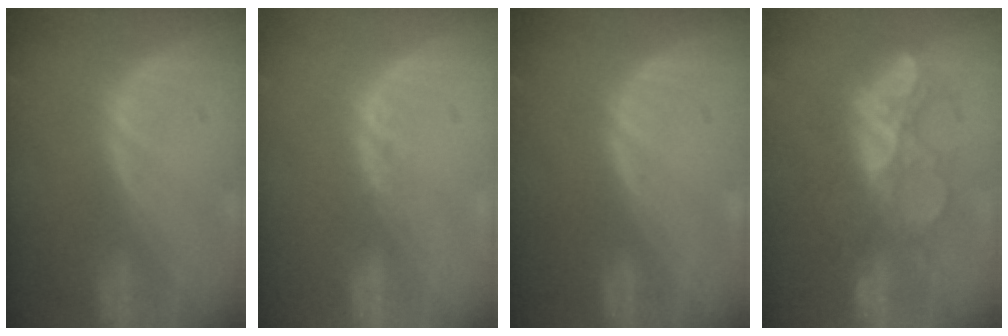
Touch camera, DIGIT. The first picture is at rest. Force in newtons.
{"total": 1.8, "press": 1.5, "slide": 1.0}
{"total": 0.0}
{"total": 9.1, "press": 8.6, "slide": 2.9}